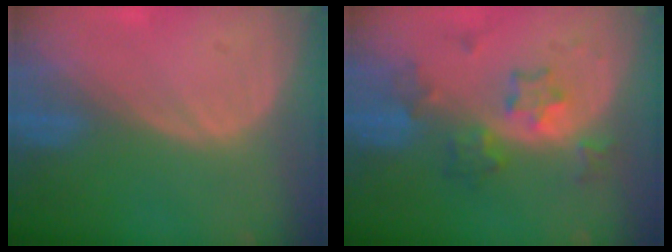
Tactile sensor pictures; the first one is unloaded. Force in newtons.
{"total": 5.9, "press": 5.9, "slide": 0.3}